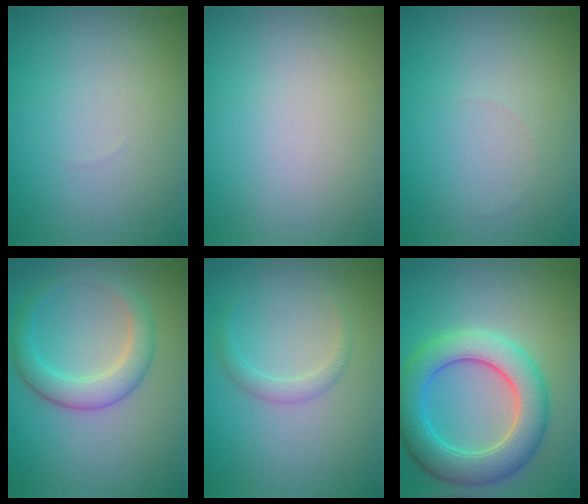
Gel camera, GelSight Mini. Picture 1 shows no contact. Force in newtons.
{"total": 0.0}
{"total": 0.0}
{"total": 3.3, "press": 3.3, "slide": 0.1}
{"total": 1.3, "press": 1.3, "slide": 0.0}
{"total": 6.8, "press": 6.8, "slide": 0.3}